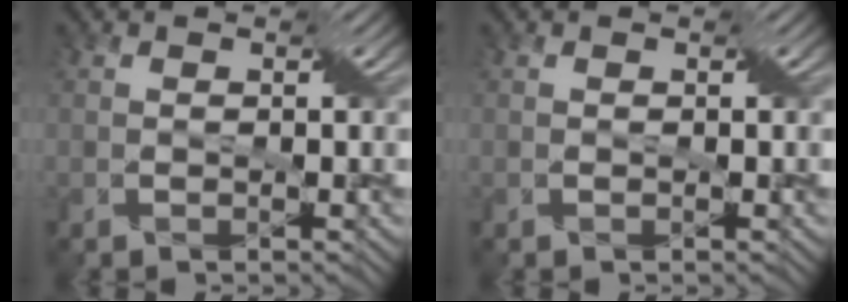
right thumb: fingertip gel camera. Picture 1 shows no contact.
{"total": 0.0}